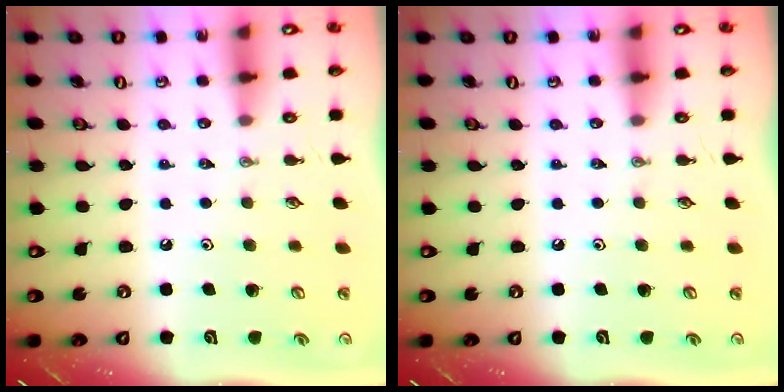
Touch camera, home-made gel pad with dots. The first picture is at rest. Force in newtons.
{"total": 0.0}